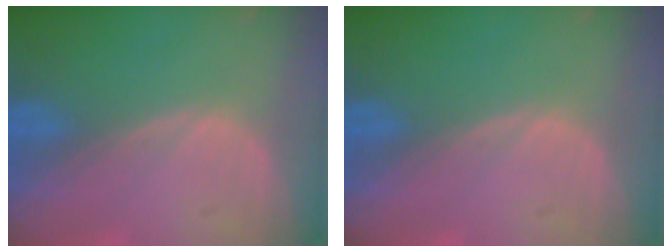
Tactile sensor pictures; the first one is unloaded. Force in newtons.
{"total": 0.0}